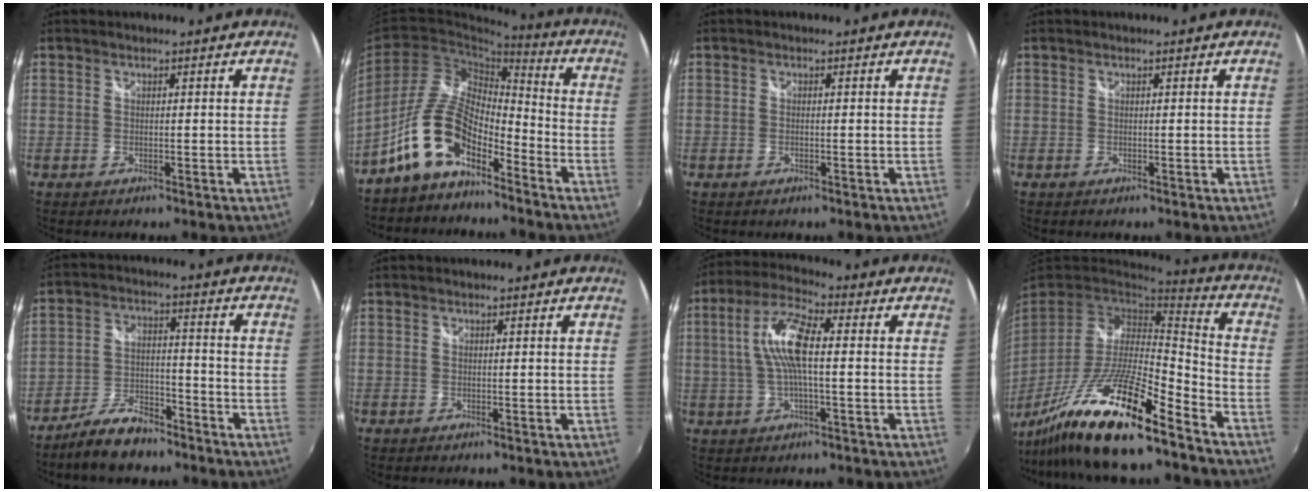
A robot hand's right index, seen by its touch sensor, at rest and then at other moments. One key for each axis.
{"total": 12.1, "fx": -7.9, "fy": 5.2, "fz": 7.6, "tx": -0.156, "ty": 0.015, "tz": -0.153}
{"total": 0.5, "fx": -0.3, "fy": 0.0, "fz": 0.5, "tx": -0.011, "ty": 0.000, "tz": -0.006}
{"total": 0.0}
{"total": 9.4, "fx": -7.4, "fy": 3.7, "fz": 4.4, "tx": -0.103, "ty": 0.006, "tz": -0.128}
{"total": 0.0}
{"total": 9.9, "fx": 0.5, "fy": 2.5, "fz": 9.6, "tx": -0.192, "ty": 0.014, "tz": 0.009}
{"total": 20.2, "fx": -14.1, "fy": 2.2, "fz": 14.3, "tx": -0.278, "ty": -0.033, "tz": -0.262}